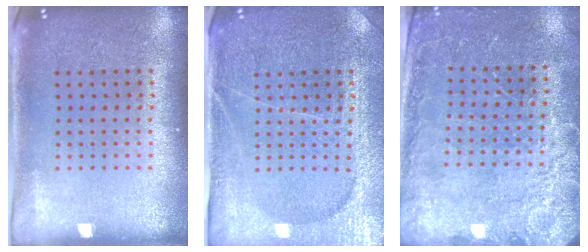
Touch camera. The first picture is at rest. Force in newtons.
{"total": 4.0, "press": 3.7, "slide": 1.3}
{"total": 2.5, "press": 2.5, "slide": 0.5}